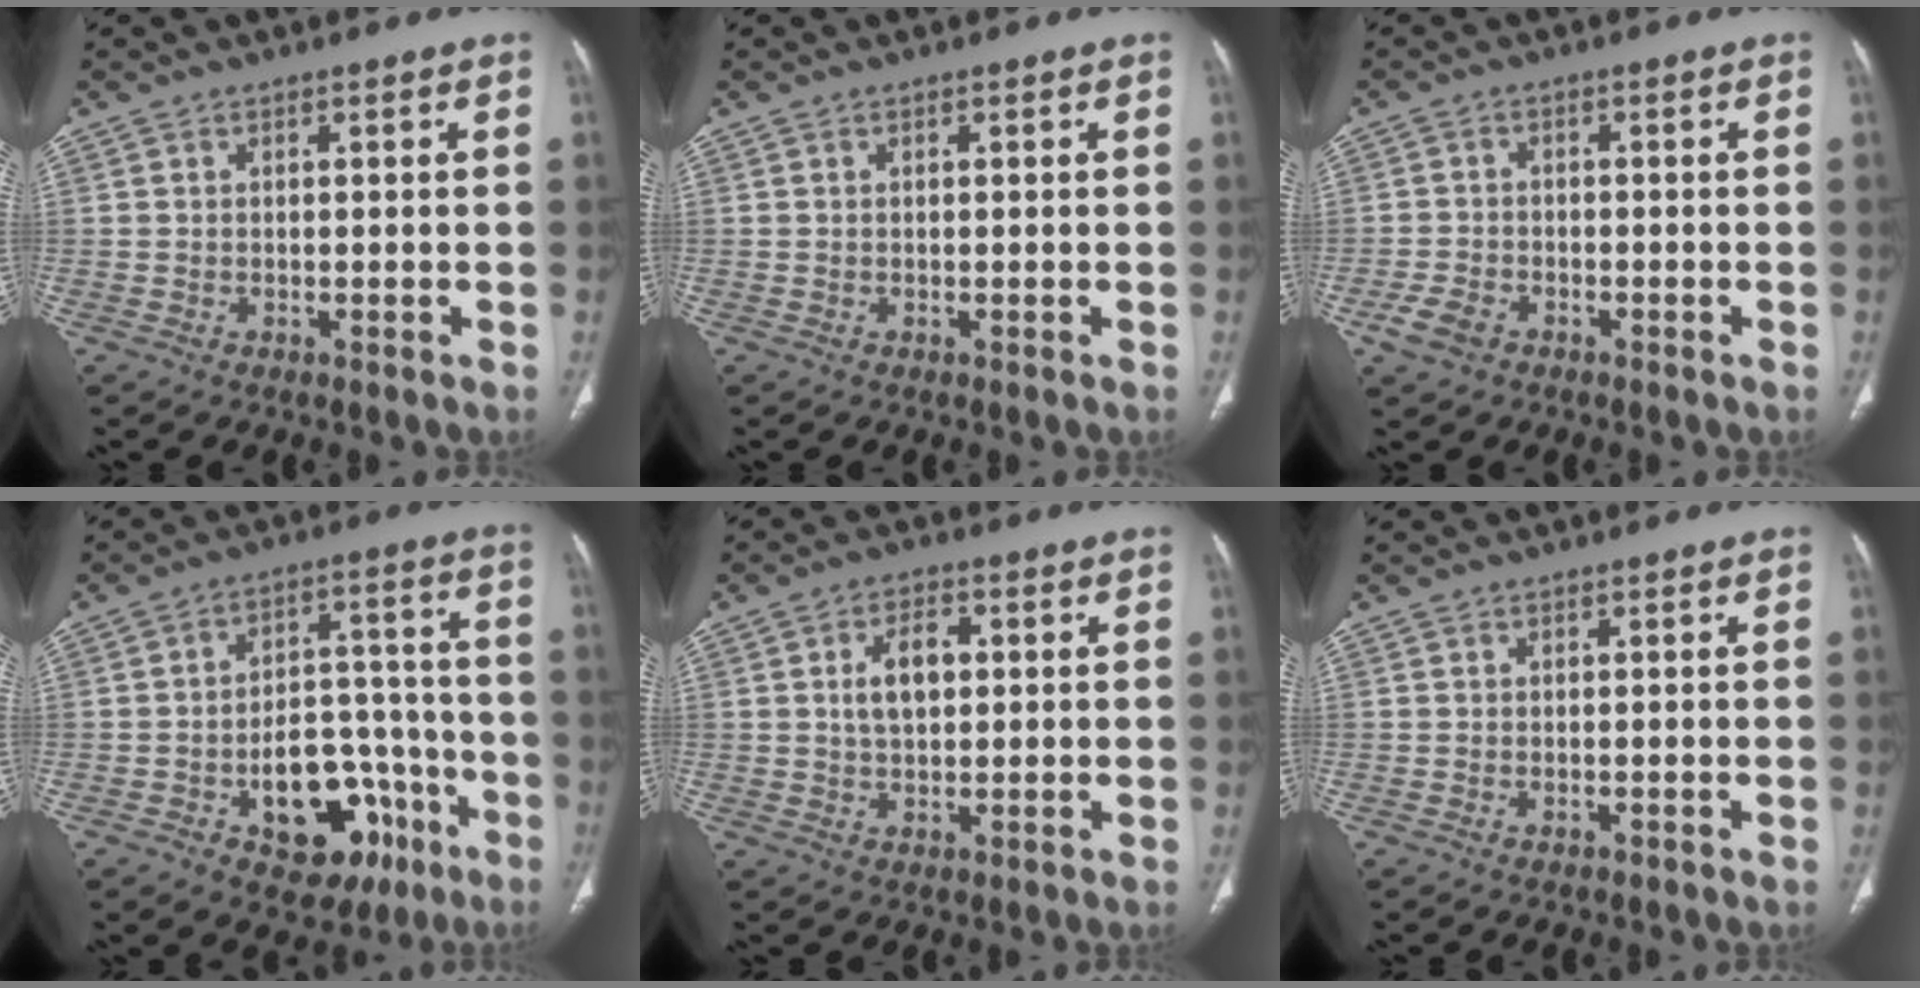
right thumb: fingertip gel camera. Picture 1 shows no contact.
{"total": 0.0}
{"total": 4.2, "force": [-2.3, 2.7, 2.2], "torque": [-0.048, 0.009, -0.041]}
{"total": 16.8, "force": [-7.3, 10.4, 11.0], "torque": [-0.109, 0.059, -0.094]}
{"total": 6.5, "force": [1.1, 3.9, 5.1], "torque": [-0.082, 0.006, 0.016]}
{"total": 0.5, "force": [-0.2, 0.3, 0.4], "torque": [-0.009, 0.002, -0.002]}